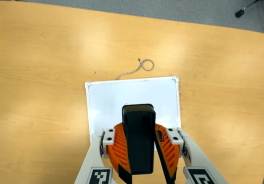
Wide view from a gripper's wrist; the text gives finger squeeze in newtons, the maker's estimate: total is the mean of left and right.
{"total": 11.5, "left": 11.4, "right": 11.5}